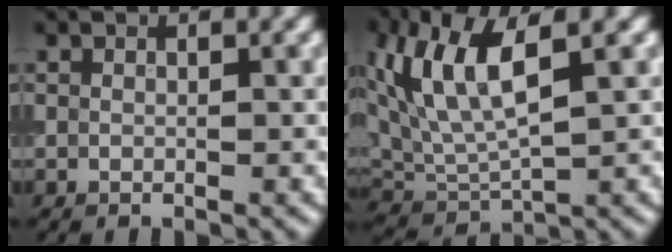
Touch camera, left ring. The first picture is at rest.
{"total": 8.5, "force": [3.4, 3.2, 7.2], "torque": [-0.152, 0.007, 0.060]}